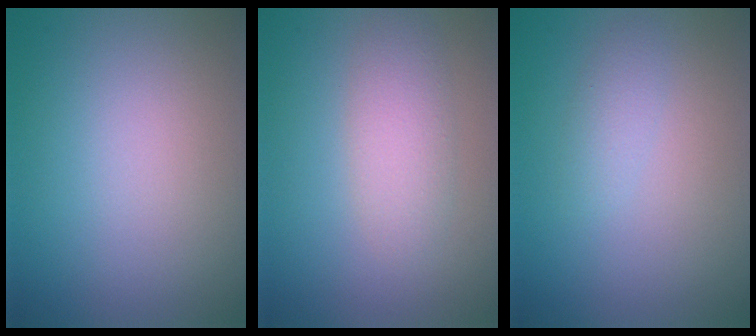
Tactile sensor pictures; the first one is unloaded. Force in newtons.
{"total": 2.6, "press": 2.6, "slide": 0.1}
{"total": 1.2, "press": 1.2, "slide": 0.0}